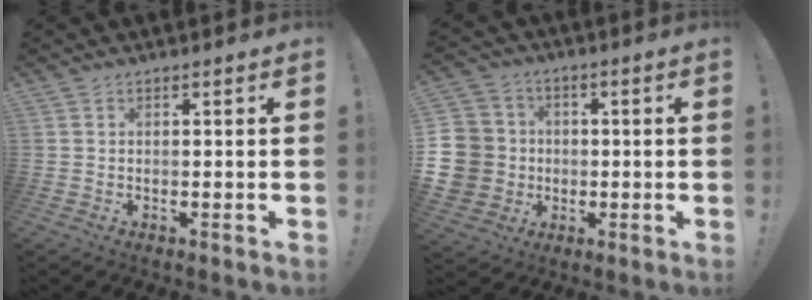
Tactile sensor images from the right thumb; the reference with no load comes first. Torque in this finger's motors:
{"motor_torque": [0.05, -0.02, -0.02, 0.08, 0.00]}